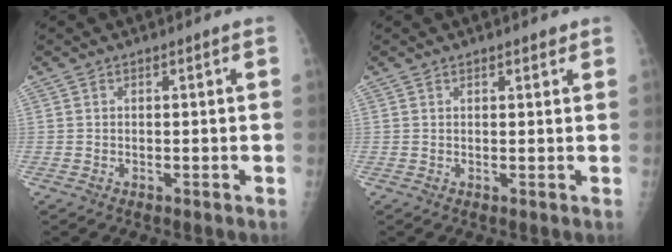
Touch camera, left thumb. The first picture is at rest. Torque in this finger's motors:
{"motor_torque": [-0.10, 0.01, -0.28, -0.09, 0.01]}